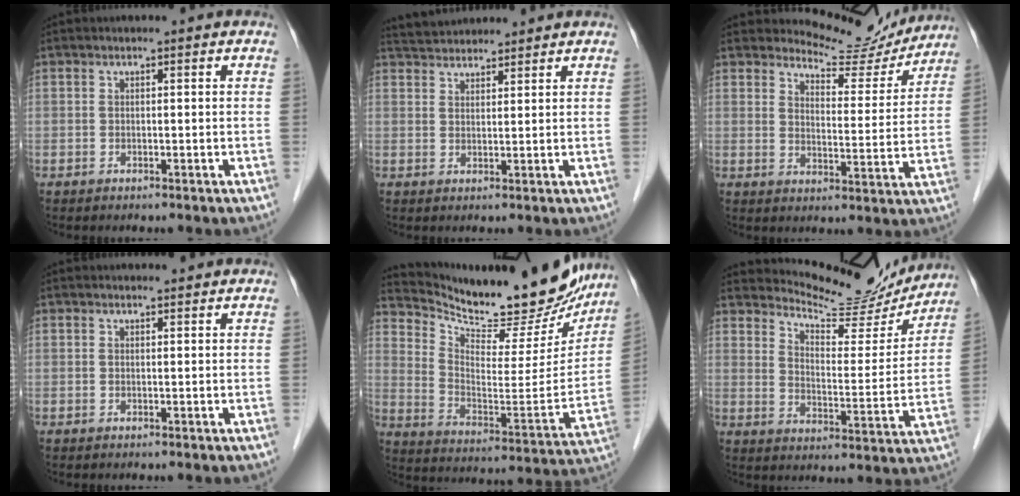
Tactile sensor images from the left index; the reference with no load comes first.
{"total": 6.1, "force": [5.9, 1.1, 1.2], "torque": [-0.024, 0.036, 0.101]}
{"total": 10.4, "force": [10.1, 2.2, 0.5], "torque": [-0.005, -0.024, 0.129]}
{"total": 0.7, "force": [0.7, 0.1, -0.1], "torque": [-0.011, -0.002, 0.012]}
{"total": 23.2, "force": [20.8, 5.4, 8.7], "torque": [-0.143, -0.050, 0.297]}
{"total": 14.2, "force": [13.9, 2.1, 2.1], "torque": [-0.035, -0.036, 0.186]}